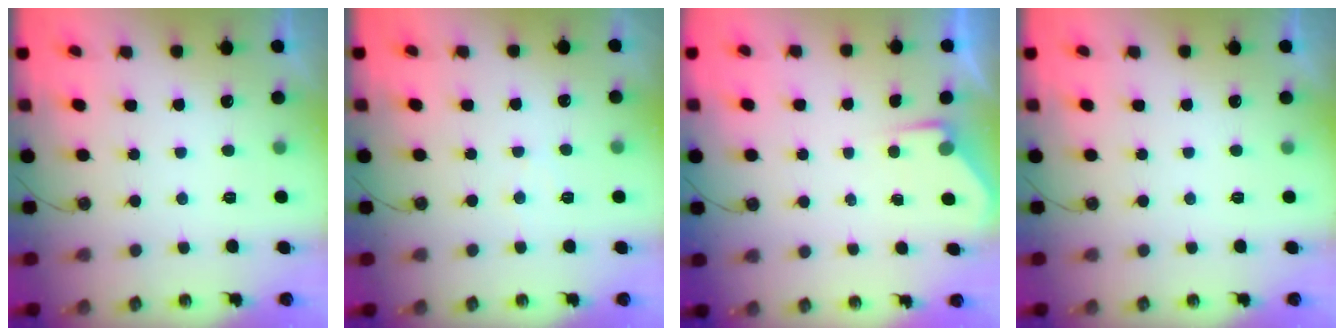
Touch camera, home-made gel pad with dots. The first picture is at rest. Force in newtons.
{"total": 3.8, "press": 3.8, "slide": 0.4}
{"total": 2.7, "press": 2.6, "slide": 0.4}
{"total": 0.0}